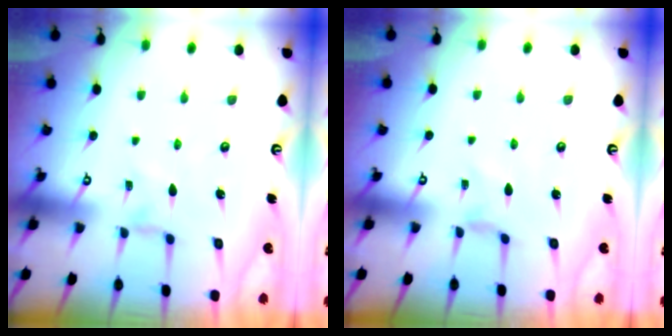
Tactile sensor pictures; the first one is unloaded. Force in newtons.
{"total": 1.1, "press": 1.0, "slide": 0.4}